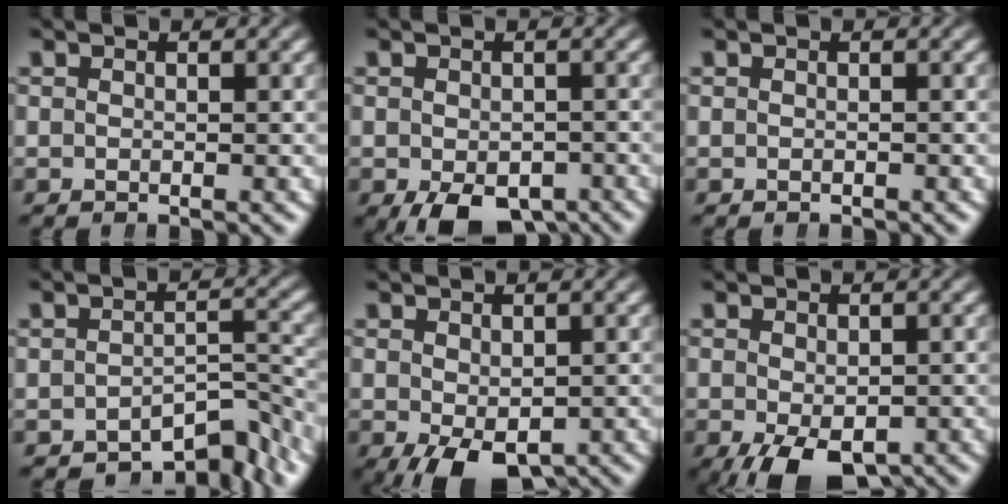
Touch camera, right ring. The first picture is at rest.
{"total": 5.1, "force": [-3.7, 2.2, 2.8], "torque": [-0.039, -0.033, -0.037]}
{"total": 0.0}
{"total": 6.2, "force": [-5.0, 1.9, 3.1], "torque": [-0.018, -0.010, -0.070]}
{"total": 4.6, "force": [-2.2, 2.1, 3.4], "torque": [-0.048, -0.032, -0.011]}
{"total": 5.0, "force": [-2.9, 2.2, 3.5], "torque": [-0.058, -0.035, -0.022]}